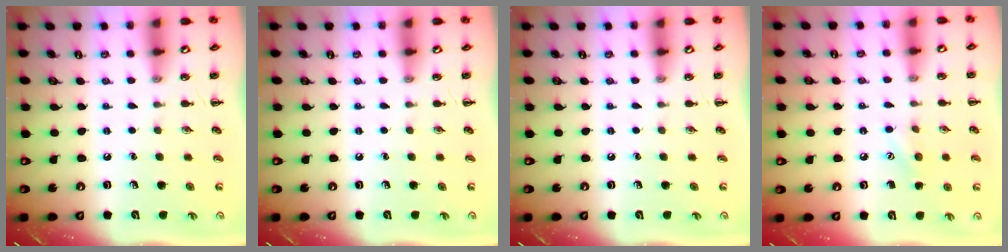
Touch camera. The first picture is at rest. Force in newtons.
{"total": 0.0}
{"total": 0.0}
{"total": 6.7, "press": 6.5, "slide": 1.7}